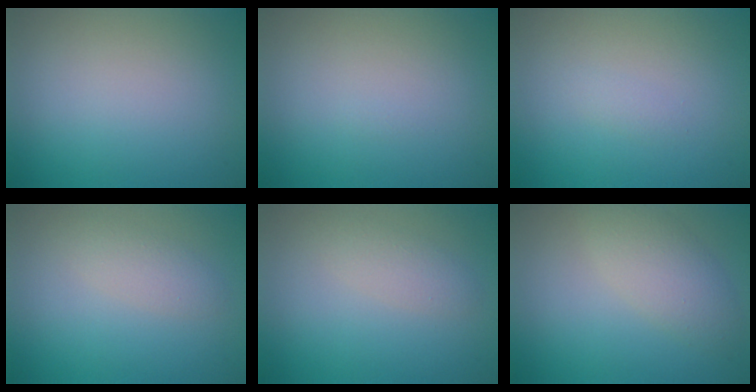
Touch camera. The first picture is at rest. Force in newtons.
{"total": 0.0}
{"total": 0.6, "press": 0.6, "slide": 0.0}
{"total": 1.9, "press": 1.9, "slide": 0.0}
{"total": 1.8, "press": 1.8, "slide": 0.2}
{"total": 3.6, "press": 3.6, "slide": 0.2}